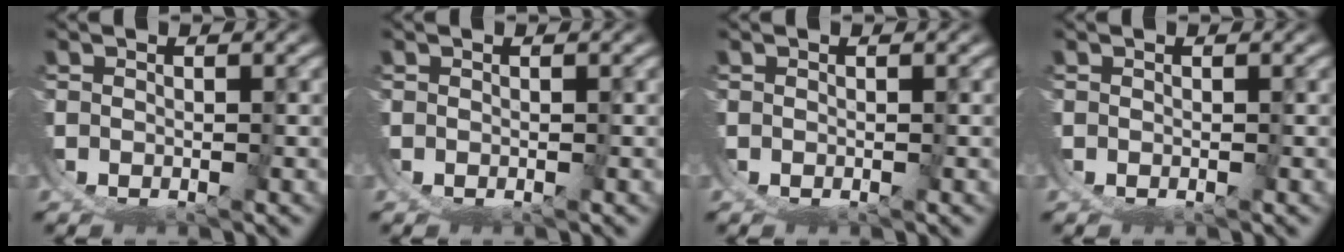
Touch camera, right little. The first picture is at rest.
{"total": 0.0}
{"total": 0.0}
{"total": 0.0}